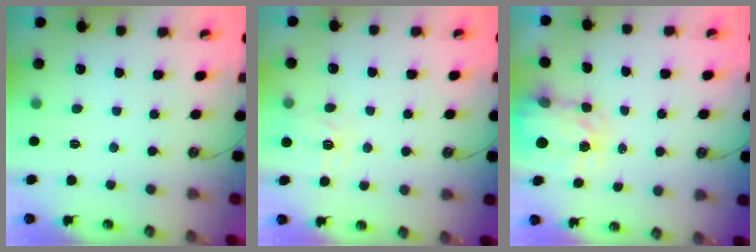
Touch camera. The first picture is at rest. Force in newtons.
{"total": 5.5, "press": 5.5, "slide": 0.7}
{"total": 3.7, "press": 3.7, "slide": 0.6}